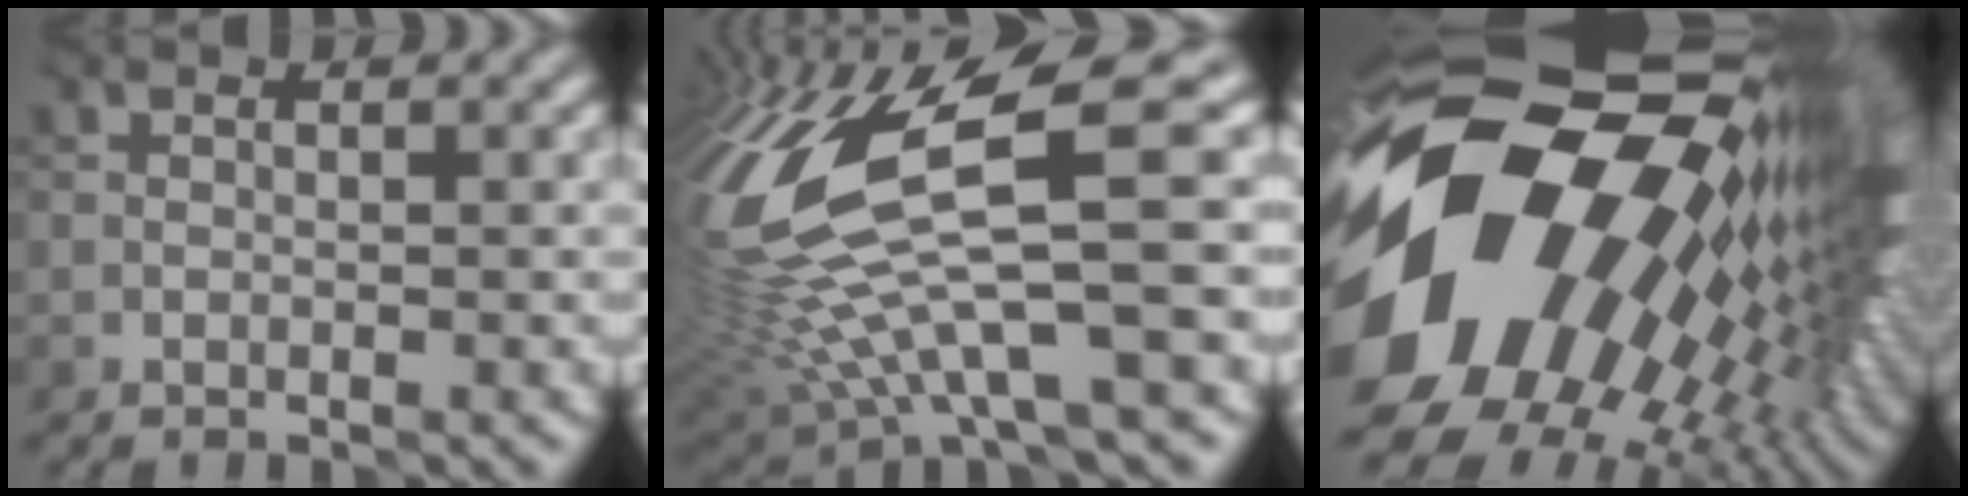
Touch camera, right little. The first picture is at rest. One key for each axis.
{"total": 13.6, "fx": 3.2, "fy": 3.8, "fz": 12.7, "tx": -0.275, "ty": -0.014, "tz": 0.090}
{"total": 20.9, "fx": 0.5, "fy": 13.9, "fz": 15.6, "tx": -0.285, "ty": -0.072, "tz": 0.031}